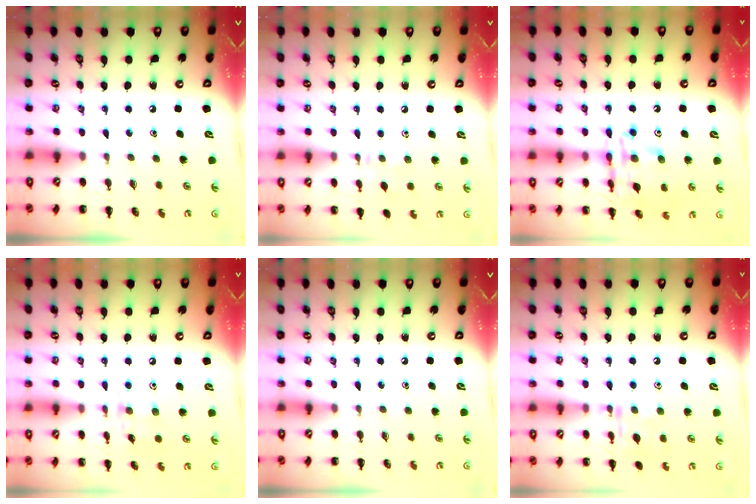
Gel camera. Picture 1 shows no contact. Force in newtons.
{"total": 5.1, "press": 4.8, "slide": 1.7}
{"total": 15.2, "press": 15.1, "slide": 1.7}
{"total": 7.8, "press": 7.8, "slide": 0.6}
{"total": 0.0}
{"total": 10.4, "press": 10.4, "slide": 0.6}